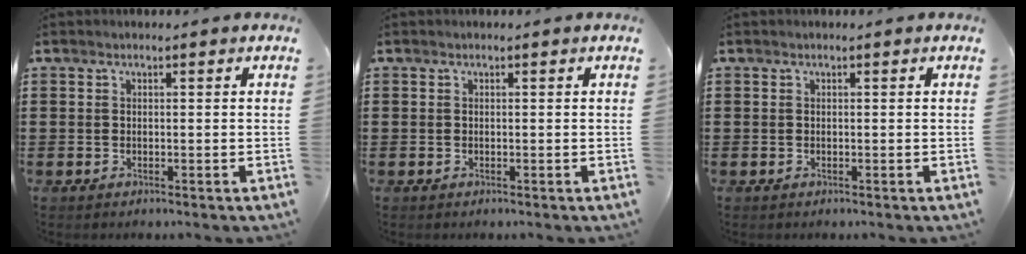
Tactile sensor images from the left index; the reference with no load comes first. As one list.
[{"total": 0.0}, {"total": 0.0}]